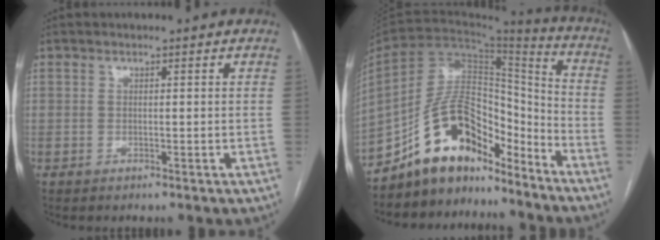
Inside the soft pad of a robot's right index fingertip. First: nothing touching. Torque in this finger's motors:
{"motor_torque": [-0.07, -0.15, -0.24, -0.21]}